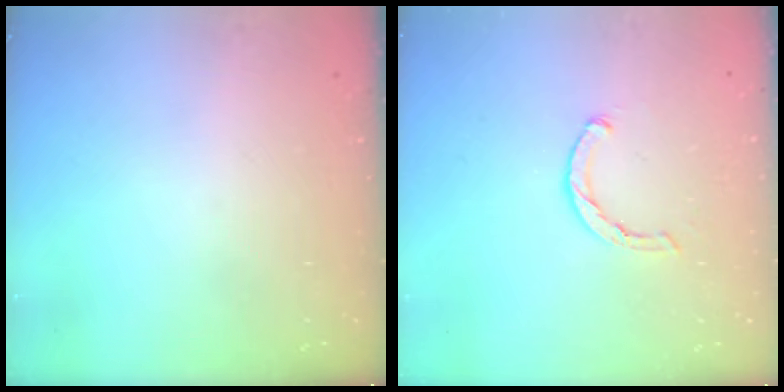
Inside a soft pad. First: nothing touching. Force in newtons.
{"total": 1.4, "press": 1.3, "slide": 0.3}